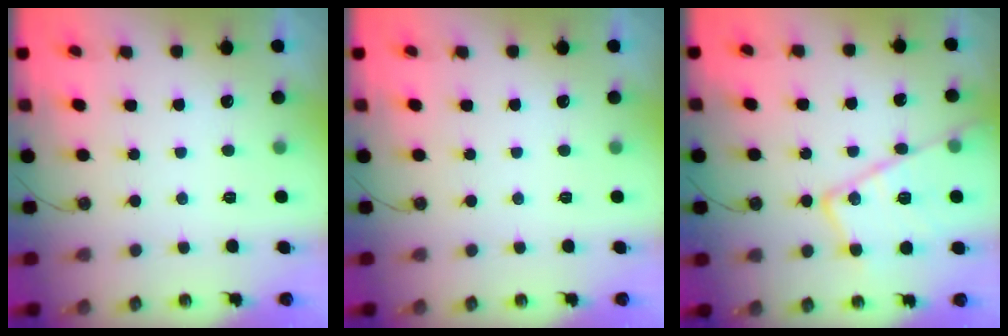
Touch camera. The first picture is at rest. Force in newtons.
{"total": 0.0}
{"total": 19.8, "press": 19.7, "slide": 1.8}